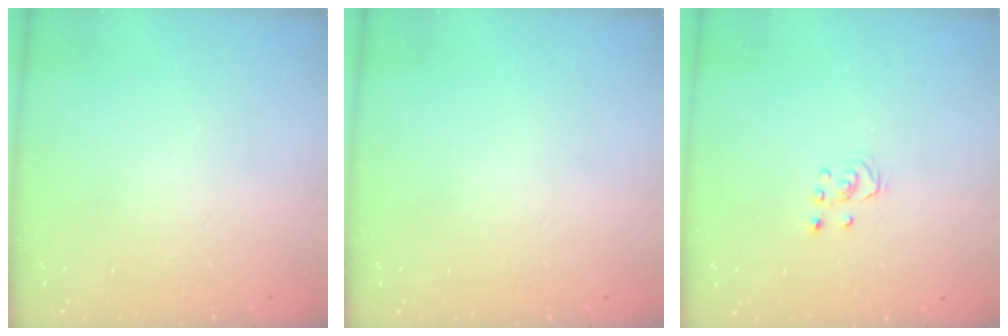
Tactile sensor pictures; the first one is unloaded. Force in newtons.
{"total": 0.0}
{"total": 2.5, "press": 2.5, "slide": 0.2}